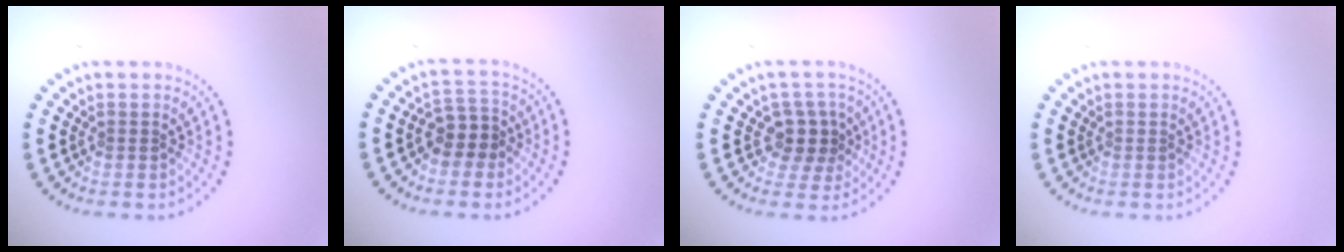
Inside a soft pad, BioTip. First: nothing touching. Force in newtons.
{"total": 2.8, "press": 2.5, "slide": 1.3}
{"total": 2.7, "press": 2.2, "slide": 1.5}
{"total": 0.0}